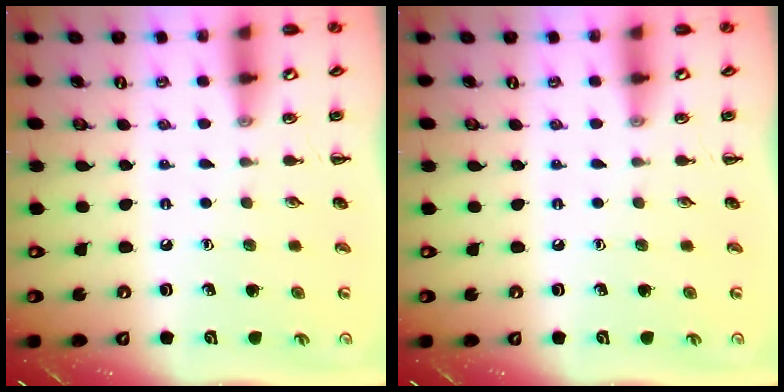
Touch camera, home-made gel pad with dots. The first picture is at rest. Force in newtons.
{"total": 0.0}